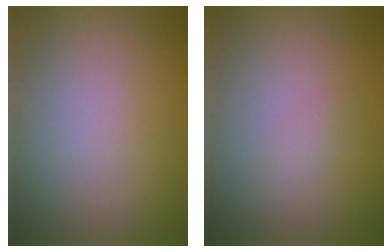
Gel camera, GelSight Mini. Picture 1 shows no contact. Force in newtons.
{"total": 0.9, "press": 0.9, "slide": 0.0}